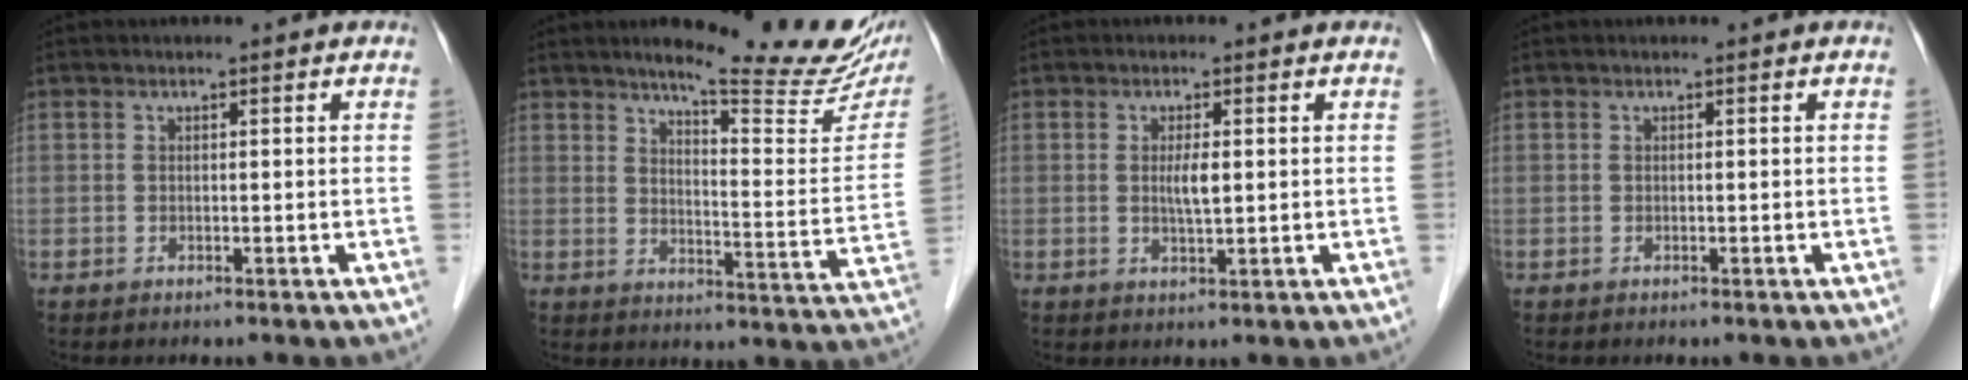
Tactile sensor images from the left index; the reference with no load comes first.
{"total": 18.6, "force": [15.1, 2.0, 10.6], "torque": [-0.133, -0.050, 0.185]}
{"total": 2.6, "force": [0.1, 0.4, 2.5], "torque": [-0.049, -0.005, 0.003]}
{"total": 0.0}